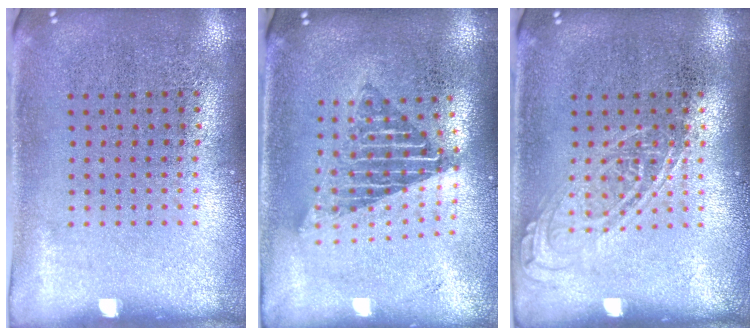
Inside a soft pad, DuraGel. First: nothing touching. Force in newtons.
{"total": 1.7, "press": 1.4, "slide": 1.0}
{"total": 1.8, "press": 1.8, "slide": 0.2}